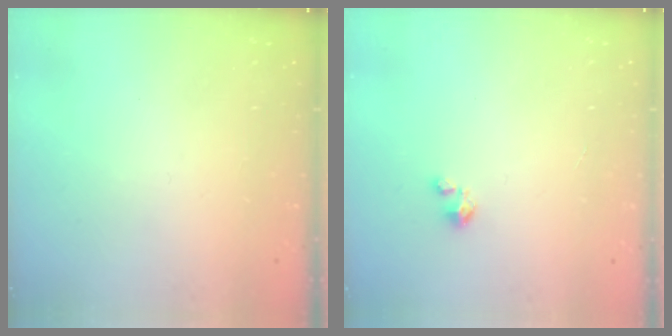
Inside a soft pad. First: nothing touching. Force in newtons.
{"total": 1.8, "press": 1.8, "slide": 0.1}